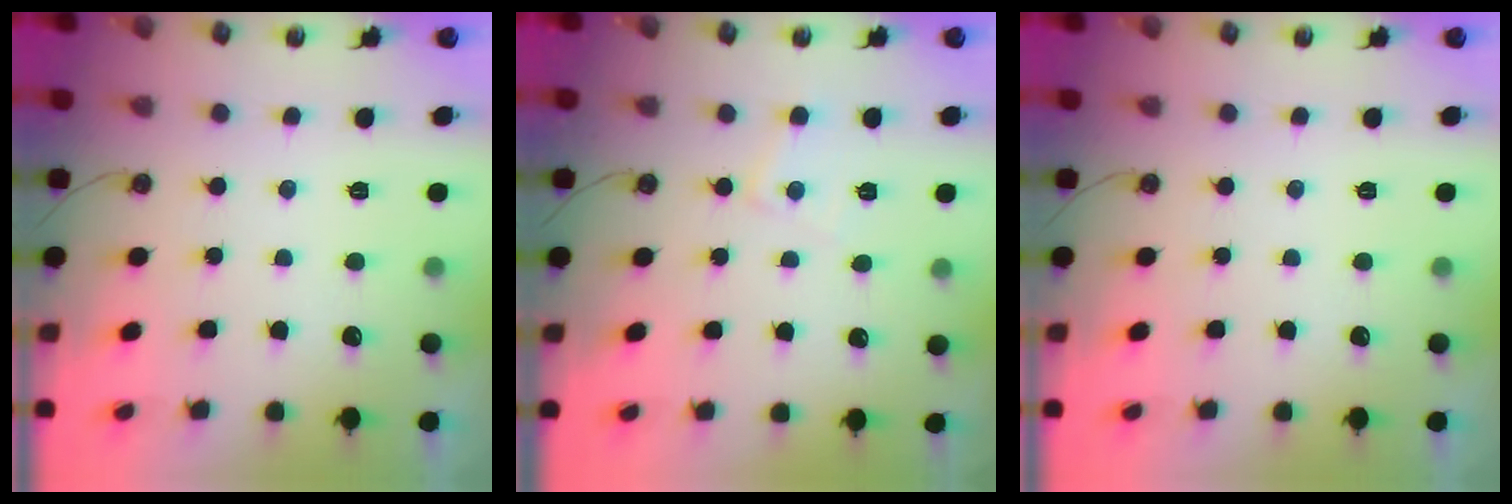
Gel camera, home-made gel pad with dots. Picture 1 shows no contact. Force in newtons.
{"total": 6.3, "press": 6.2, "slide": 0.8}
{"total": 0.0}